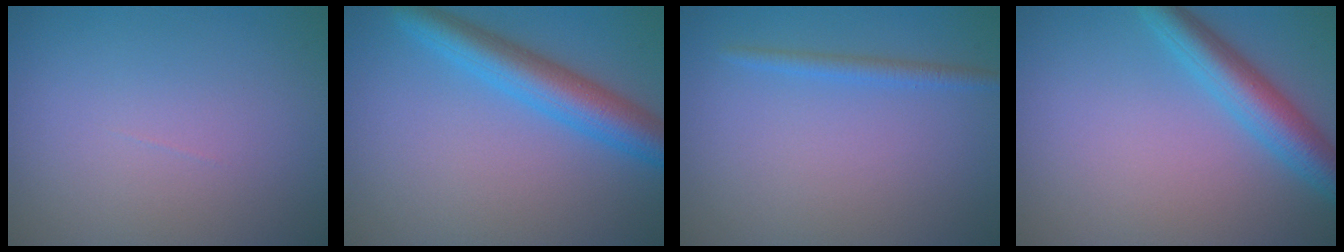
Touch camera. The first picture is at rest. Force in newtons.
{"total": 5.3, "press": 5.3, "slide": 0.2}
{"total": 1.5, "press": 1.5, "slide": 0.1}
{"total": 4.5, "press": 4.5, "slide": 0.1}